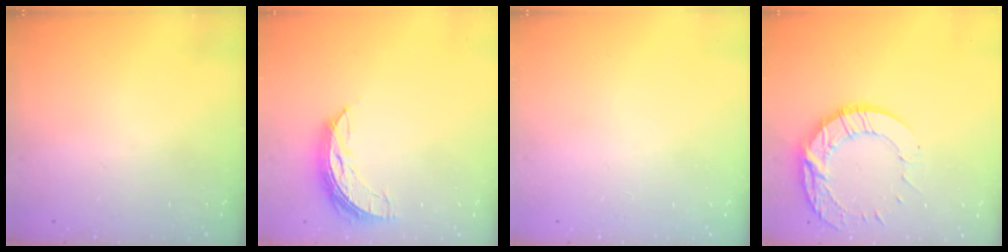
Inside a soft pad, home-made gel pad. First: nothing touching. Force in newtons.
{"total": 7.7, "press": 7.6, "slide": 0.6}
{"total": 0.0}
{"total": 13.6, "press": 13.5, "slide": 1.1}